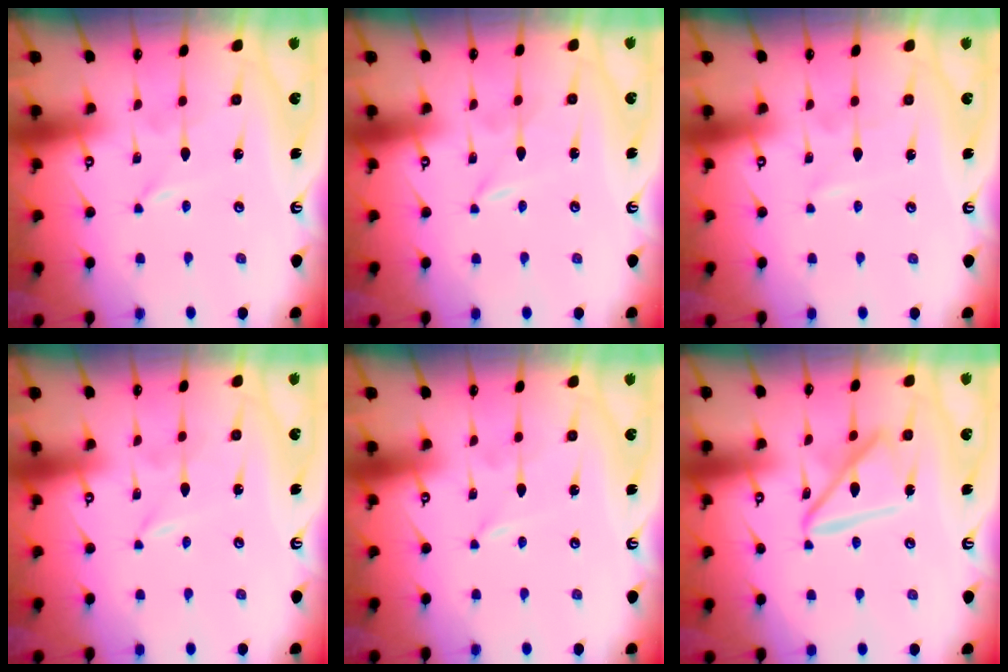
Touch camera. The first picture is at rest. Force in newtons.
{"total": 0.0}
{"total": 1.6, "press": 1.6, "slide": 0.2}
{"total": 0.0}
{"total": 0.0}
{"total": 14.2, "press": 14.1, "slide": 1.4}